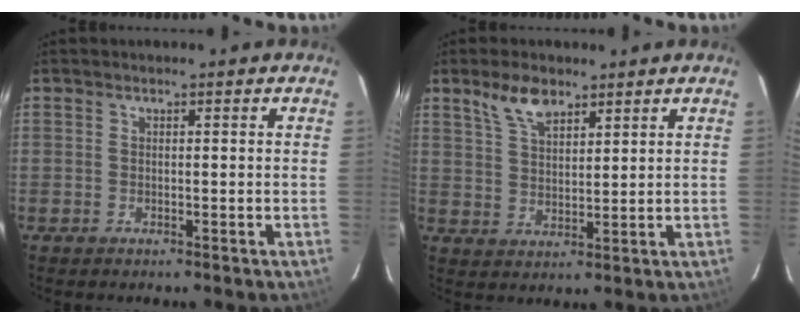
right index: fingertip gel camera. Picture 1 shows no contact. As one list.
[{"total": 6.4, "force": [4.4, 2.8, 3.6], "torque": [-0.065, 0.008, 0.087]}]